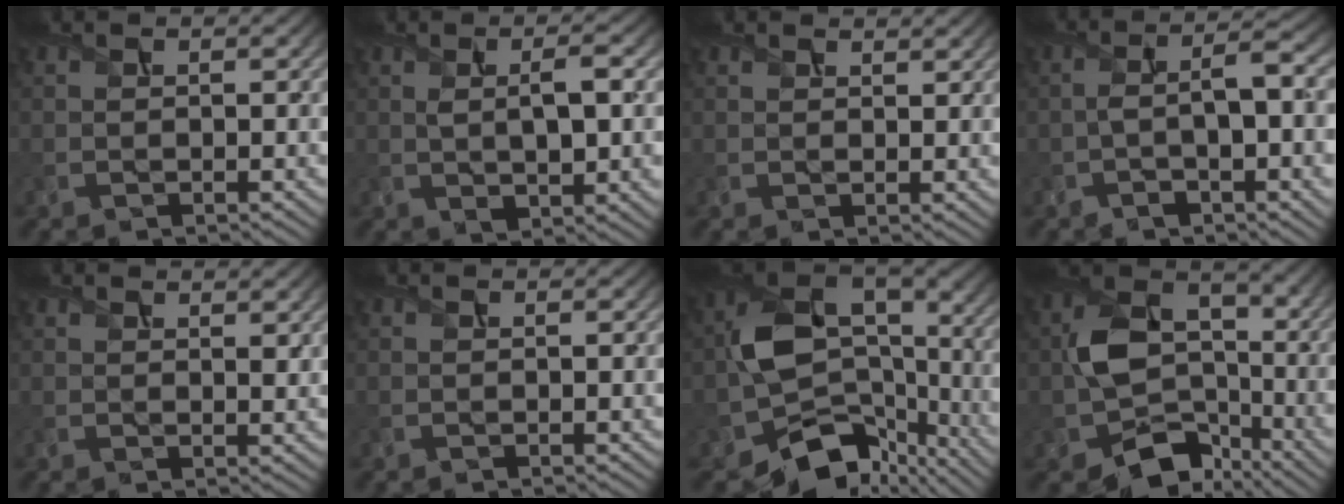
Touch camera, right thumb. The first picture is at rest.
{"total": 6.1, "force": [0.7, 2.3, 5.6], "torque": [-0.102, -0.001, 0.016]}
{"total": 1.4, "force": [1.2, 0.6, 0.5], "torque": [-0.012, 0.001, 0.025]}
{"total": 6.8, "force": [-1.1, 2.6, 6.2], "torque": [-0.112, 0.003, -0.019]}
{"total": 1.6, "force": [1.1, 0.6, 0.9], "torque": [-0.019, -0.004, 0.024]}
{"total": 0.0}
{"total": 14.5, "force": [-5.0, 10.0, 9.2], "torque": [-0.152, -0.030, -0.086]}
{"total": 11.0, "force": [-4.3, 7.6, 6.7], "torque": [-0.121, -0.005, -0.088]}